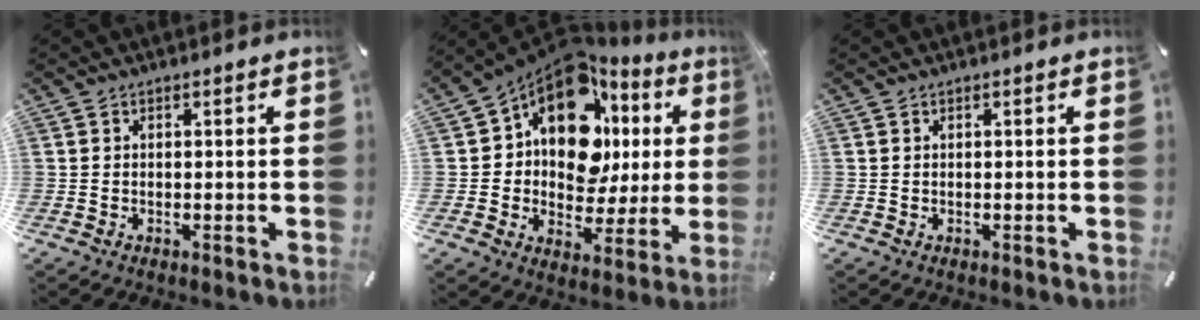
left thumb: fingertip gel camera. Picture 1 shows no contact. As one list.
[{"total": 16.2, "force": [6.3, 11.1, 10.0], "torque": [-0.163, -0.053, 0.110]}, {"total": 0.0}]